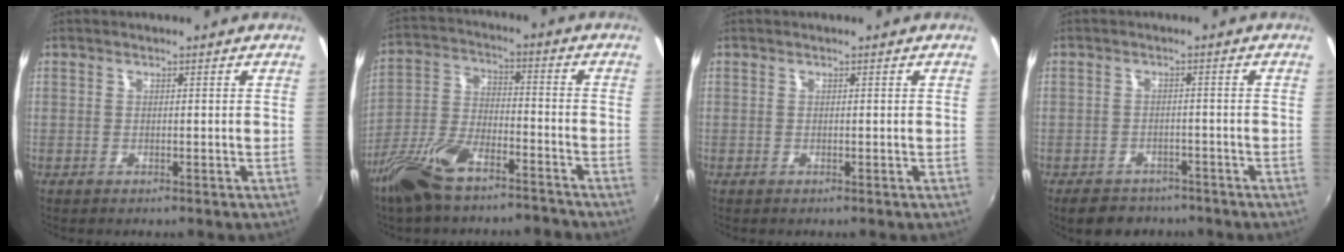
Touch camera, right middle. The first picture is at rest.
{"total": 15.2, "force": [-11.7, 5.6, 8.0], "torque": [-0.177, -0.010, -0.213]}
{"total": 0.0}
{"total": 7.1, "force": [-5.6, 3.8, 2.2], "torque": [-0.053, -0.002, -0.081]}